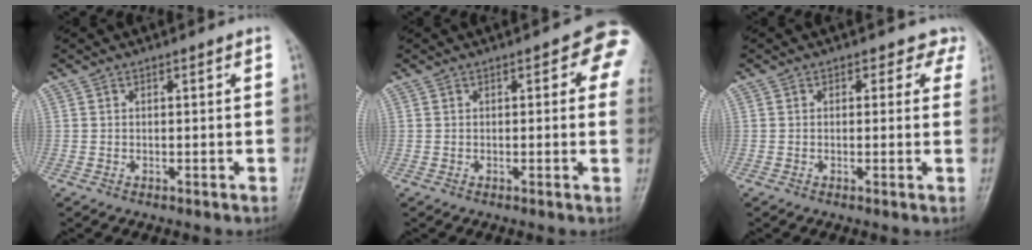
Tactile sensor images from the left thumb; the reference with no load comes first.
{"total": 6.1, "force": [1.8, 2.9, 5.0], "torque": [-0.020, 0.001, 0.008]}
{"total": 3.3, "force": [2.2, 2.4, 0.4], "torque": [0.029, -0.008, 0.003]}